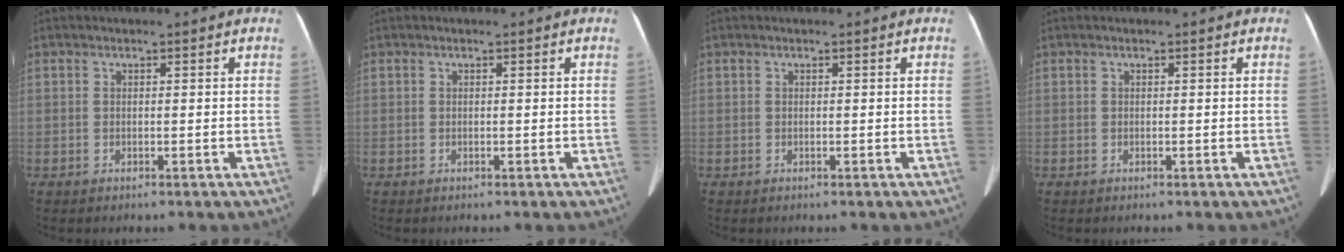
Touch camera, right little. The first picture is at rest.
{"total": 0.0}
{"total": 0.0}
{"total": 0.0}